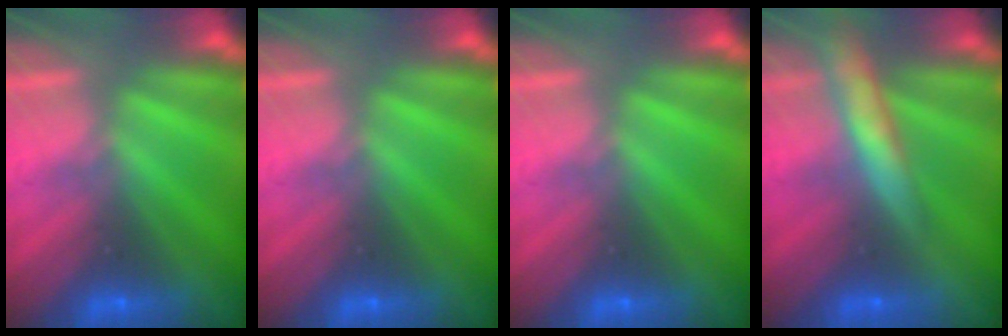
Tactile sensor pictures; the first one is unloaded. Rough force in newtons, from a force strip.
{"total": 0.0}
{"total": 0.0}
{"total": 9.1}